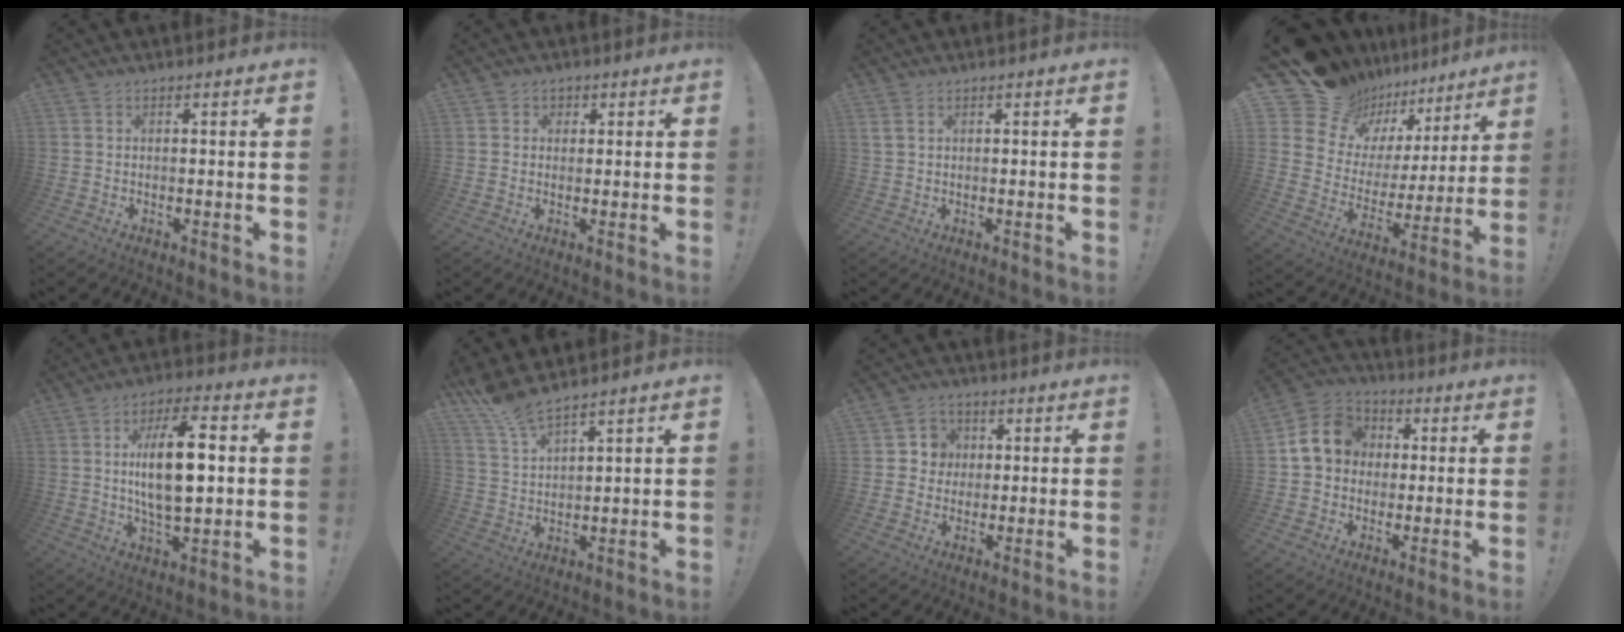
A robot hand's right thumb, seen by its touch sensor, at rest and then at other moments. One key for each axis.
{"total": 2.0, "fx": 0.5, "fy": 1.9, "fz": 0.4, "tx": 0.001, "ty": -0.002, "tz": 0.007}
{"total": 1.9, "fx": 0.9, "fy": 0.9, "fz": 1.4, "tx": -0.036, "ty": 0.005, "tz": 0.019}
{"total": 14.0, "fx": 11.9, "fy": 7.0, "fz": 2.4, "tx": -0.057, "ty": -0.106, "tz": 0.230}
{"total": 16.0, "fx": 1.6, "fy": 6.3, "fz": 14.6, "tx": -0.258, "ty": 0.002, "tz": 0.016}
{"total": 7.4, "fx": 6.5, "fy": 0.8, "fz": 3.3, "tx": -0.077, "ty": -0.036, "tz": 0.122}
{"total": 6.1, "fx": 0.7, "fy": 5.9, "fz": 1.1, "tx": -0.020, "ty": -0.002, "tz": 0.016}
{"total": 11.9, "fx": 2.3, "fy": 10.3, "fz": 5.4, "tx": -0.087, "ty": 0.016, "tz": 0.055}